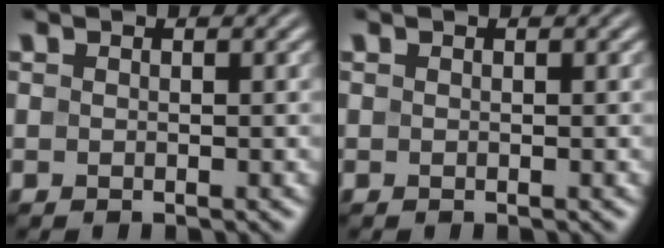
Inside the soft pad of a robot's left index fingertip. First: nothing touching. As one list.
[{"total": 0.0}]